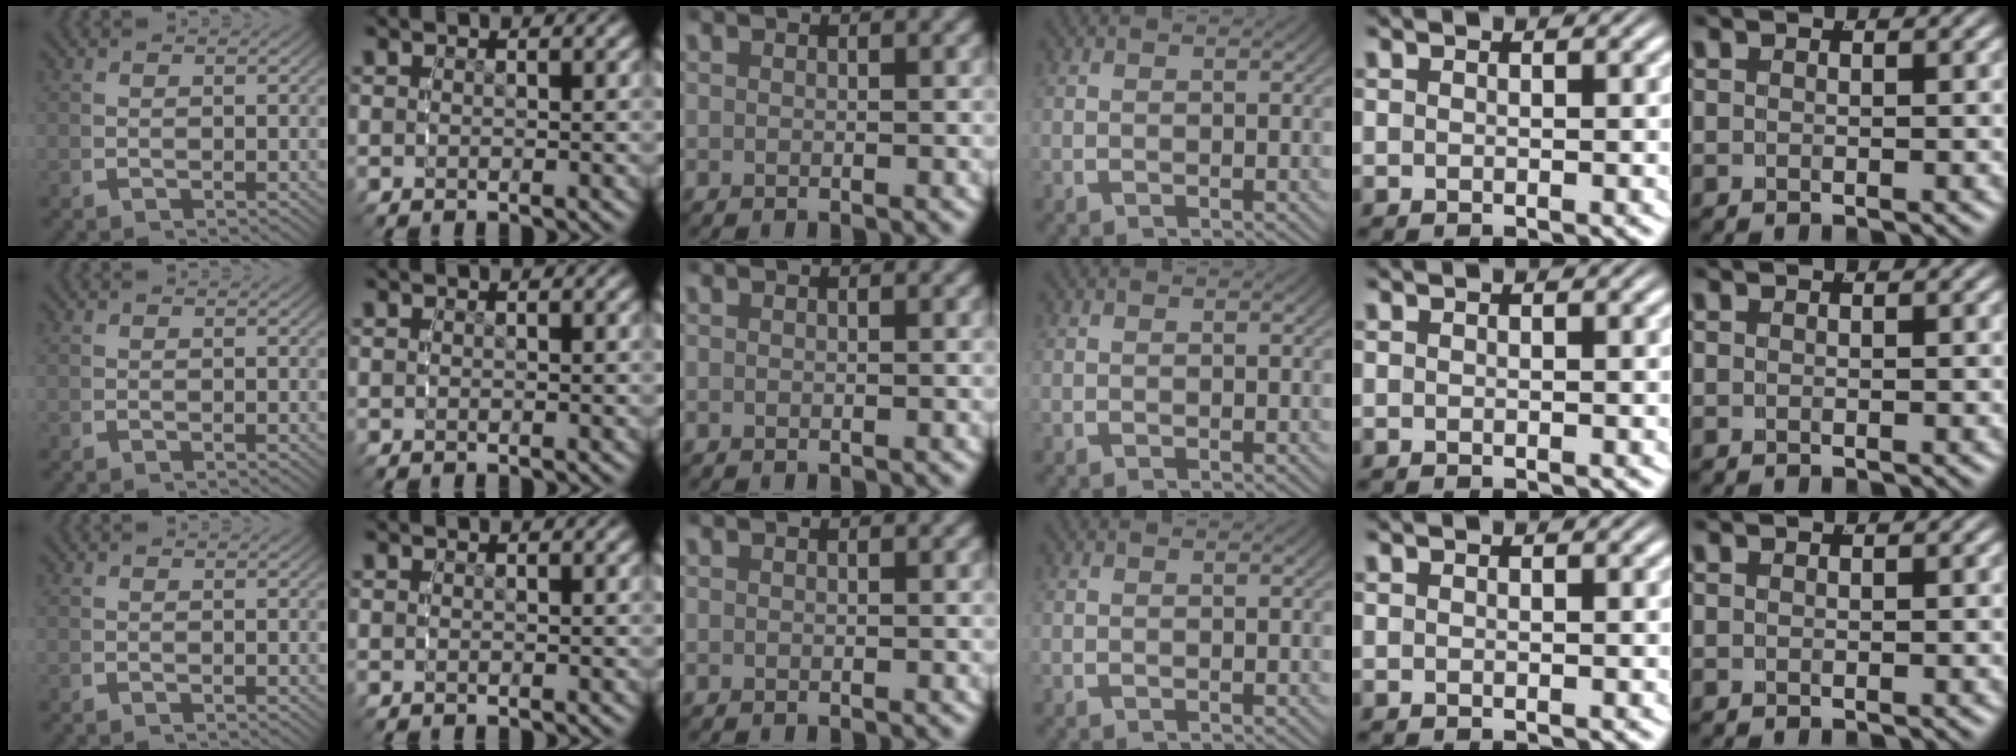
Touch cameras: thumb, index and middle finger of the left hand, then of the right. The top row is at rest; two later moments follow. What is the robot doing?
{"motion": "reach", "object": "jewelry box"}